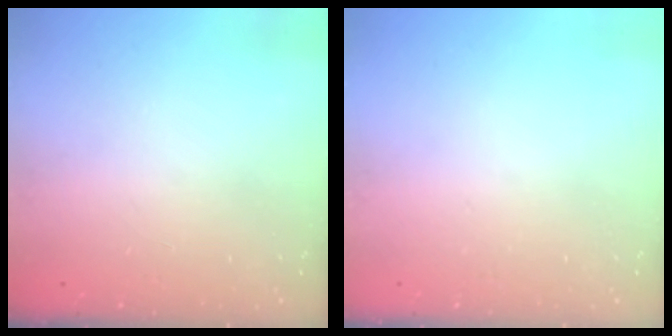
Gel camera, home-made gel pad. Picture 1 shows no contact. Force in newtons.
{"total": 0.0}